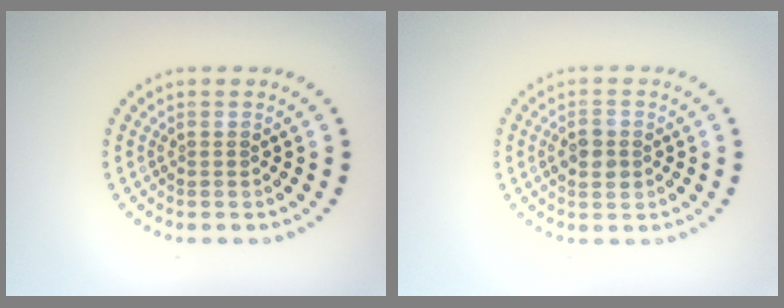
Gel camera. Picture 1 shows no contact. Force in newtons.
{"total": 2.6, "press": 2.6, "slide": 0.0}